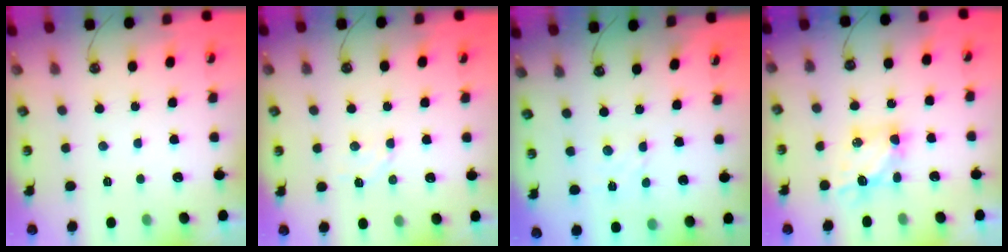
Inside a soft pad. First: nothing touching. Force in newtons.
{"total": 5.4, "press": 5.4, "slide": 0.6}
{"total": 2.4, "press": 2.4, "slide": 0.2}
{"total": 6.0, "press": 6.0, "slide": 0.5}